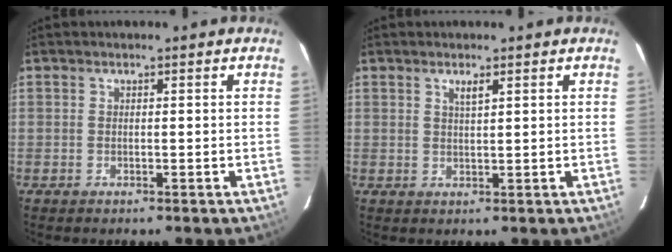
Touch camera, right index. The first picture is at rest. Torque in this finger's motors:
{"motor_torque": [-0.01, 0.01, 0.02, 0.04]}